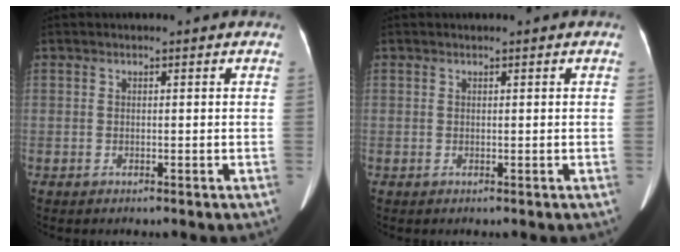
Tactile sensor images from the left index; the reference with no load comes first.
{"total": 0.0}